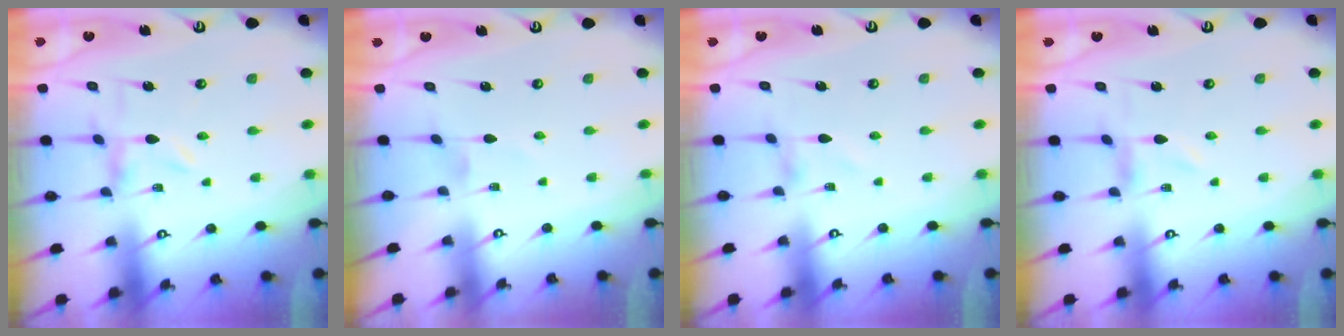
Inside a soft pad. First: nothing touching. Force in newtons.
{"total": 0.0}
{"total": 0.8, "press": 0.8, "slide": 0.1}
{"total": 0.0}